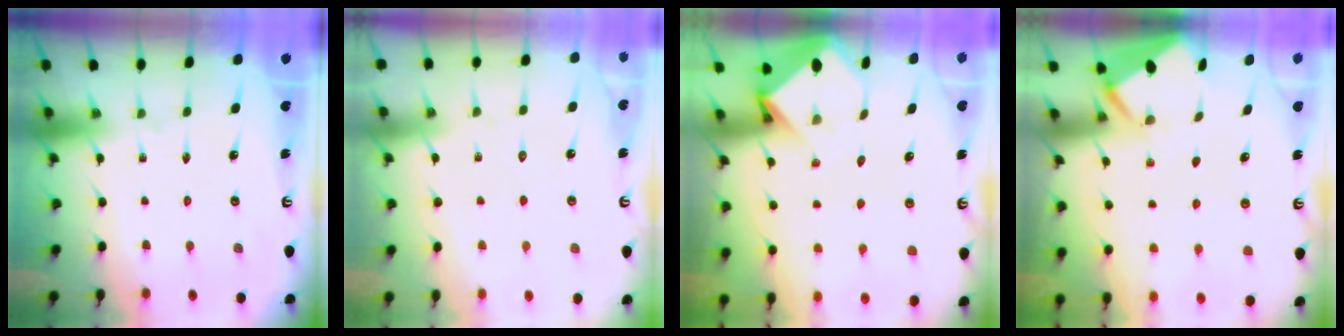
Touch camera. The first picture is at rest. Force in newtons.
{"total": 3.3, "press": 3.3, "slide": 0.3}
{"total": 3.6, "press": 3.5, "slide": 0.2}
{"total": 2.8, "press": 2.8, "slide": 0.4}